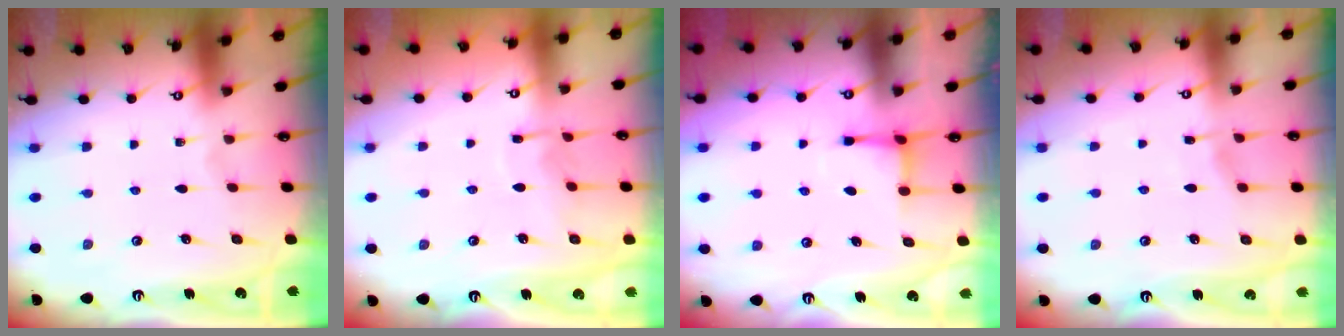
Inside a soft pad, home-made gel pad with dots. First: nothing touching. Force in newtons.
{"total": 5.5, "press": 5.5, "slide": 0.5}
{"total": 3.3, "press": 3.3, "slide": 0.3}
{"total": 2.5, "press": 2.5, "slide": 0.4}